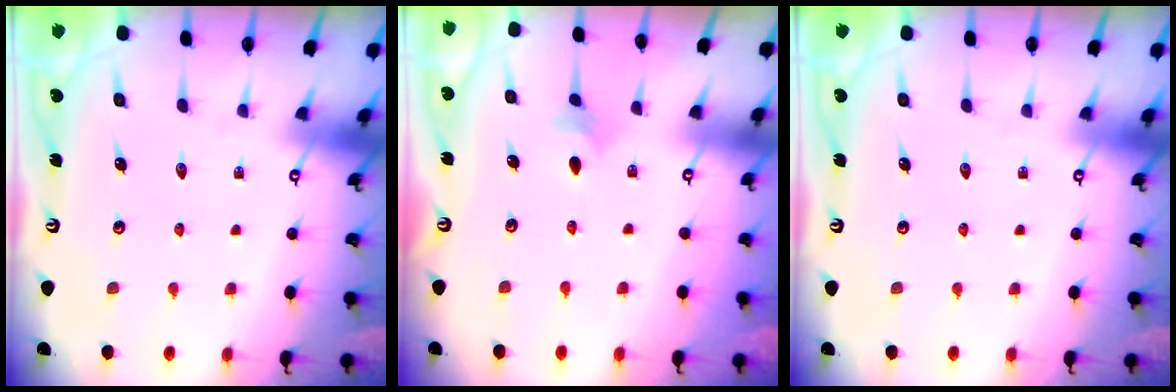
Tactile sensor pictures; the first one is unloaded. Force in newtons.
{"total": 4.5, "press": 4.4, "slide": 0.9}
{"total": 0.0}